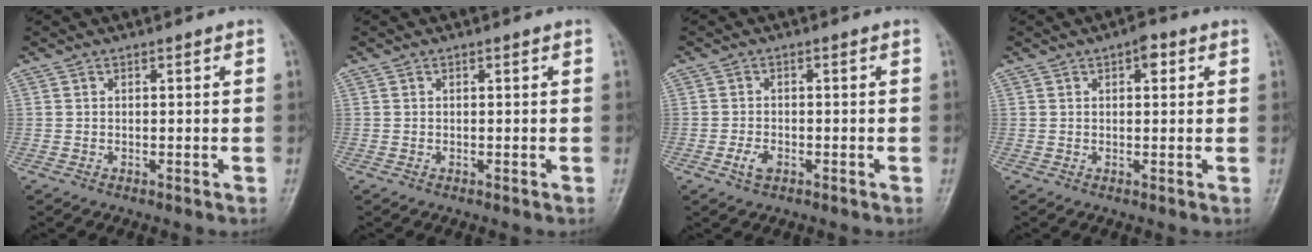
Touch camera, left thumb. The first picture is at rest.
{"total": 0.0}
{"total": 2.8, "force": [-1.3, 1.6, 1.9], "torque": [-0.037, 0.008, -0.024]}
{"total": 3.1, "force": [1.3, 1.6, 2.4], "torque": [-0.023, 0.002, 0.012]}